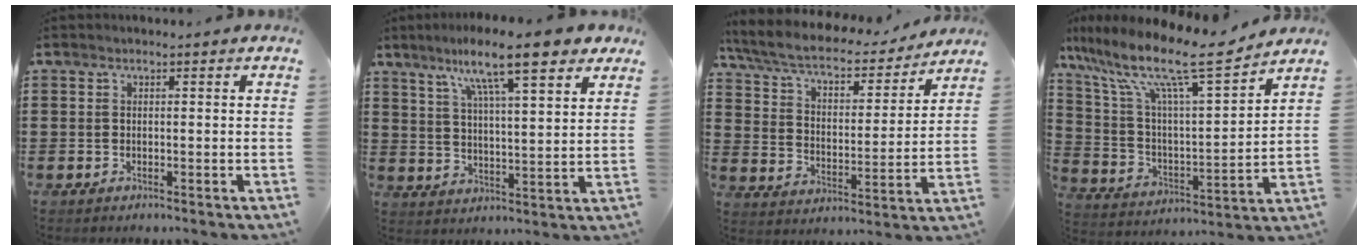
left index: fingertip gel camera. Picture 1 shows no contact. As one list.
[{"total": 12.0, "force": [8.7, 1.6, 8.2], "torque": [-0.149, -0.031, 0.139]}, {"total": 6.3, "force": [5.3, 1.3, 3.2], "torque": [-0.084, -0.036, 0.087]}, {"total": 13.3, "force": [9.8, 2.0, 8.7], "torque": [-0.195, -0.056, 0.159]}]